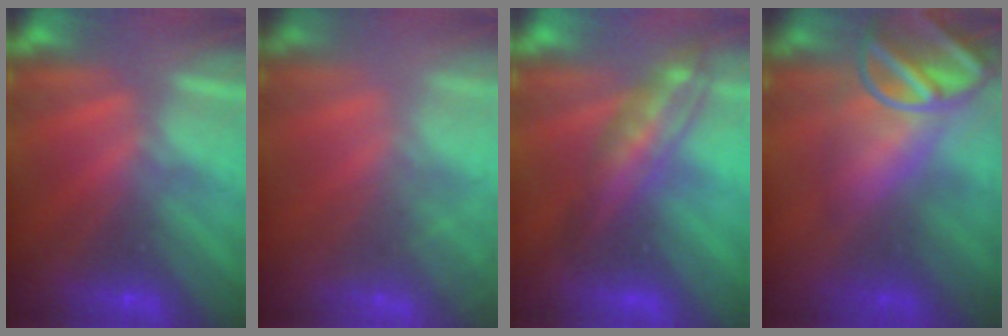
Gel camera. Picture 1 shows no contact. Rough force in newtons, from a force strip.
{"total": 5.7}
{"total": 2.9}
{"total": 6.7}